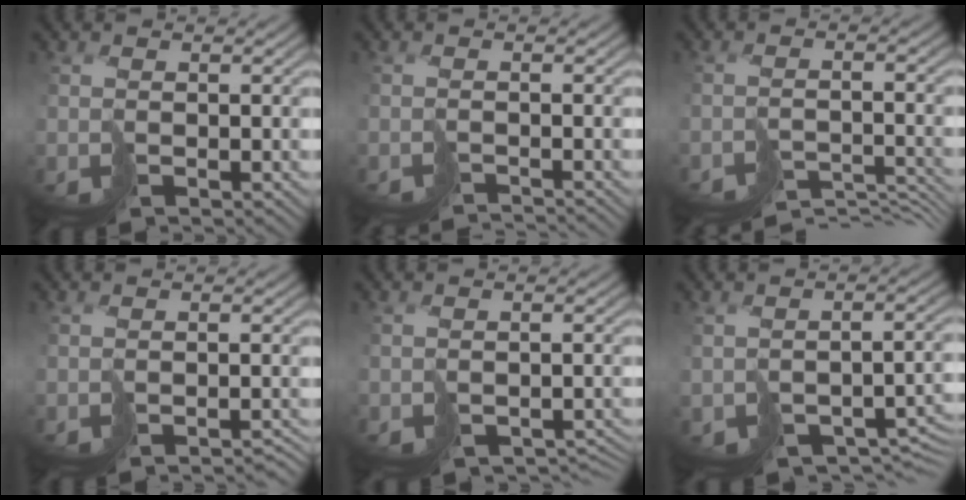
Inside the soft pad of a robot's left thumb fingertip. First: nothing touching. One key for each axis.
{"total": 2.6, "fx": -2.6, "fy": -0.2, "fz": 0.2, "tx": 0.000, "ty": -0.006, "tz": -0.051}
{"total": 7.8, "fx": -7.5, "fy": 1.0, "fz": 1.9, "tx": -0.026, "ty": -0.004, "tz": -0.108}
{"total": 2.0, "fx": -1.9, "fy": 0.2, "fz": 0.7, "tx": -0.009, "ty": -0.009, "tz": -0.026}
{"total": 4.6, "fx": -3.4, "fy": 2.8, "fz": 1.6, "tx": -0.009, "ty": -0.007, "tz": -0.033}
{"total": 6.8, "fx": -4.3, "fy": 3.7, "fz": 3.8, "tx": -0.065, "ty": -0.028, "tz": -0.051}